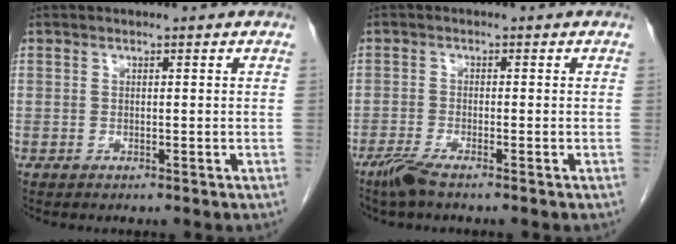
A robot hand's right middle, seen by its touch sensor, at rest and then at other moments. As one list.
[{"total": 3.1, "force": [-2.4, 0.1, 2.0], "torque": [-0.048, -0.007, -0.052]}]